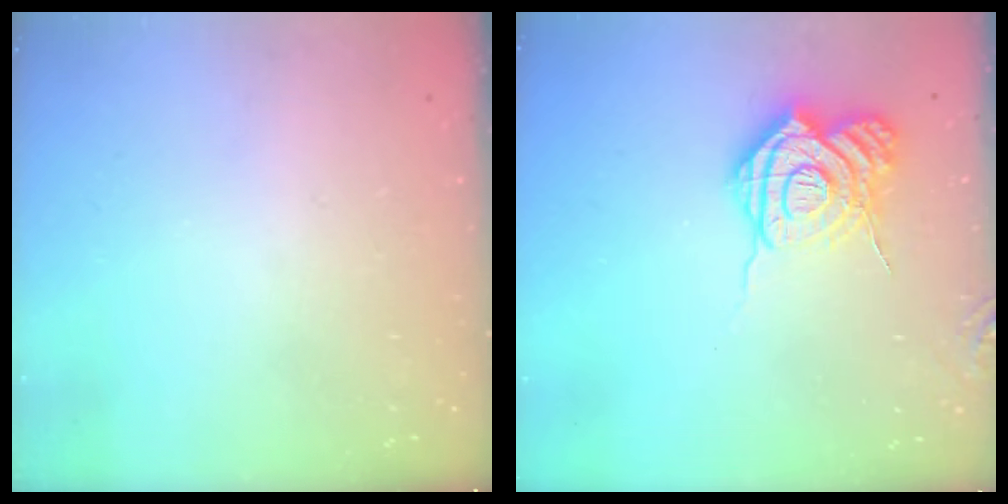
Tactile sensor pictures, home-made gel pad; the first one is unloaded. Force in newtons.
{"total": 14.1, "press": 14.0, "slide": 1.3}